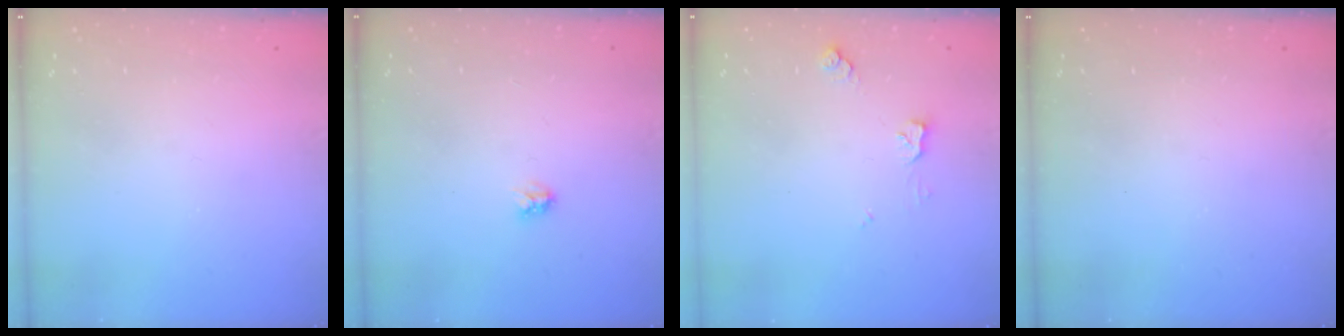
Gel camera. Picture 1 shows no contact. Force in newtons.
{"total": 2.9, "press": 2.9, "slide": 0.3}
{"total": 5.7, "press": 5.6, "slide": 0.9}
{"total": 0.0}